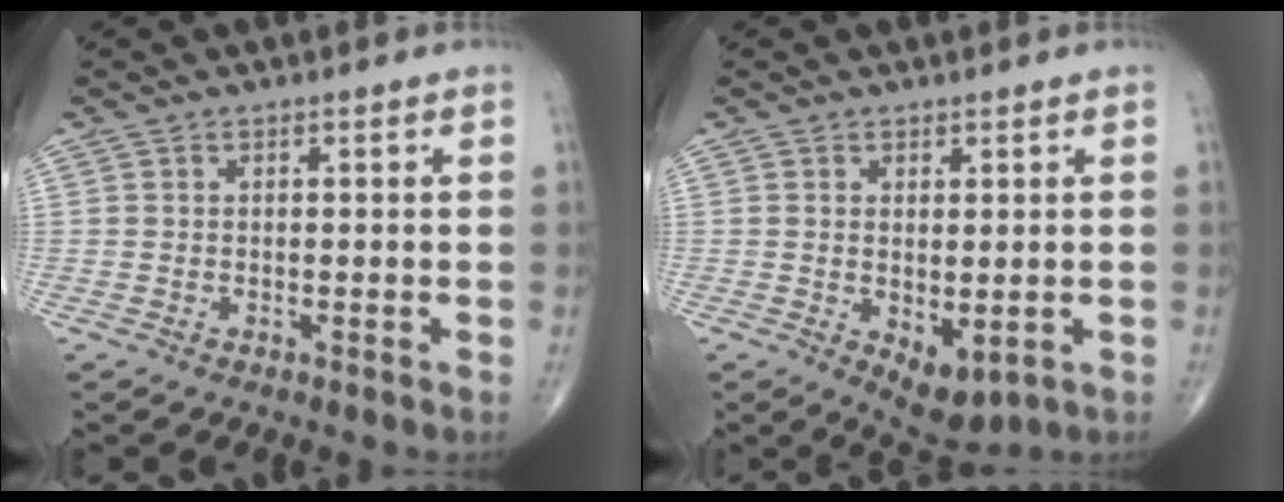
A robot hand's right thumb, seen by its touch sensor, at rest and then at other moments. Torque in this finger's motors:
{"motor_torque": [-0.40, 0.15, -0.32, -0.19, 0.10]}